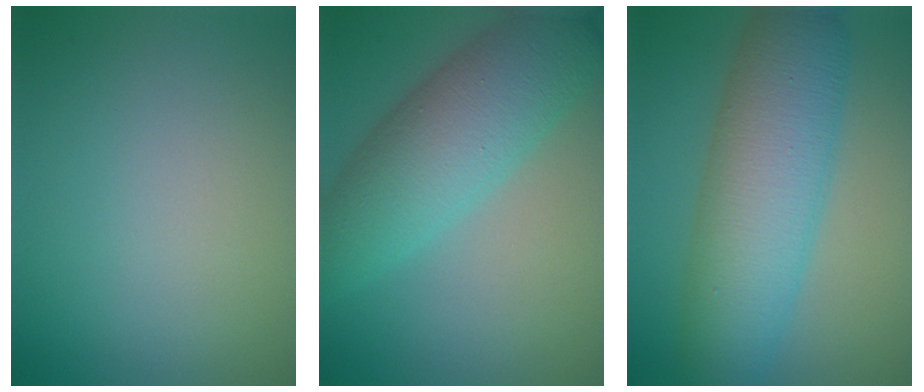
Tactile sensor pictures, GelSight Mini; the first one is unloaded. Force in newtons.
{"total": 7.9, "press": 7.9, "slide": 0.2}
{"total": 9.3, "press": 9.3, "slide": 0.1}